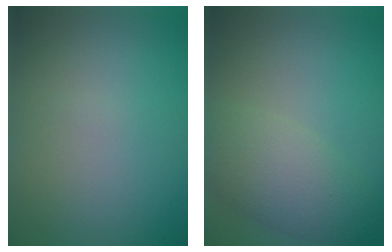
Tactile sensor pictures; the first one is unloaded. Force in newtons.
{"total": 4.6, "press": 4.6, "slide": 0.2}